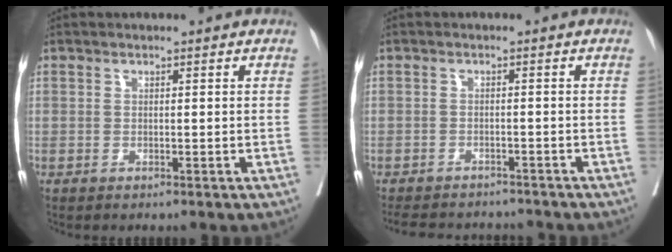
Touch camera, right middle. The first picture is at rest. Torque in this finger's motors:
{"motor_torque": [0.01, -0.04, 0.01, 0.01]}